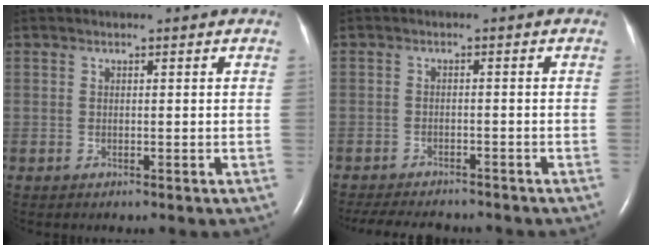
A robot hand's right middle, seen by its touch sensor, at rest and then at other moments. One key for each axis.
{"total": 10.2, "fx": -9.1, "fy": 2.8, "fz": 3.7, "tx": -0.069, "ty": -0.009, "tz": -0.124}